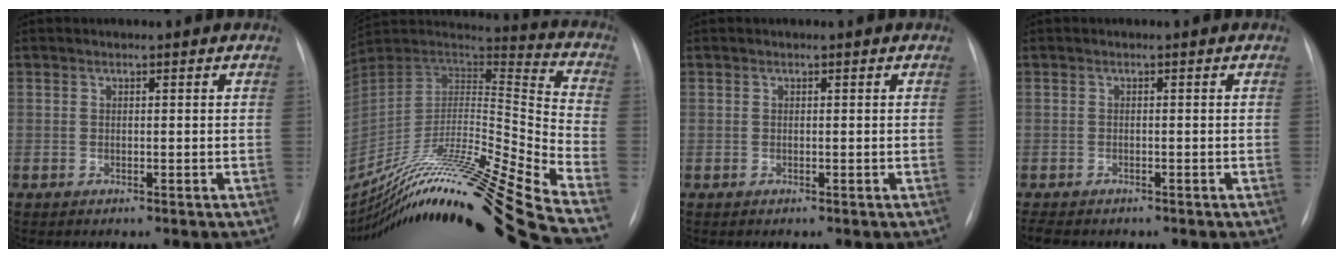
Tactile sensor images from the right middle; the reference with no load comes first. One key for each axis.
{"total": 30.5, "fx": -24.4, "fy": -2.3, "fz": 18.2, "tx": -0.261, "ty": -0.036, "tz": -0.411}
{"total": 0.0}
{"total": 4.0, "fx": -3.3, "fy": 1.6, "fz": 1.6, "tx": -0.027, "ty": -0.008, "tz": -0.043}